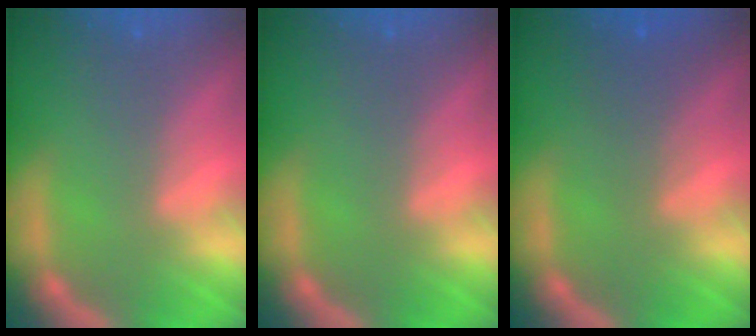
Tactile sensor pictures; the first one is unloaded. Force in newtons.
{"total": 0.0}
{"total": 2.4}